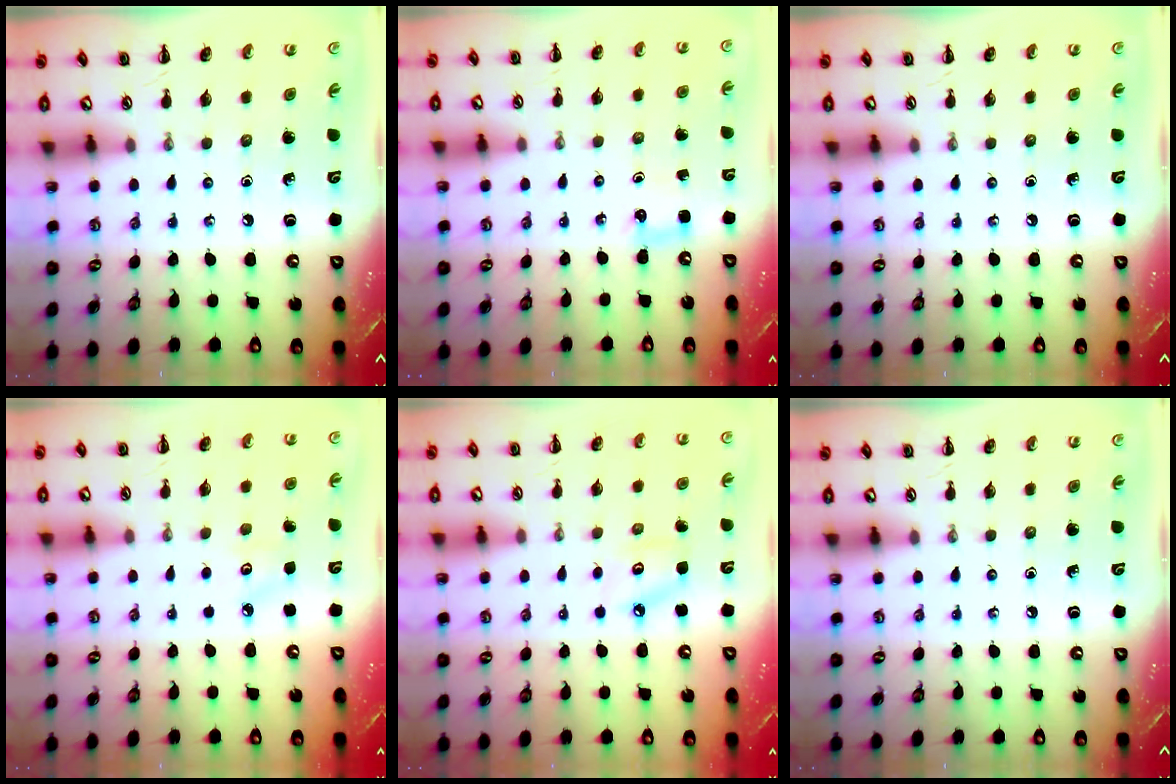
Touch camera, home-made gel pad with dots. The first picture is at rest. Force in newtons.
{"total": 2.5, "press": 2.4, "slide": 0.8}
{"total": 0.0}
{"total": 2.7, "press": 2.6, "slide": 0.7}
{"total": 4.4, "press": 4.3, "slide": 1.0}
{"total": 0.0}